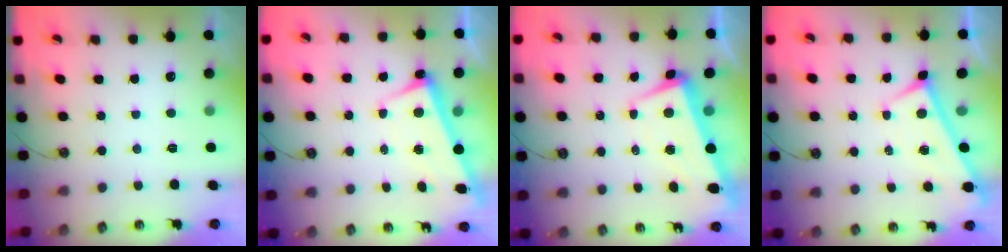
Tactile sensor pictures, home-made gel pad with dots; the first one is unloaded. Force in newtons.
{"total": 3.2, "press": 3.1, "slide": 0.7}
{"total": 2.2, "press": 0.3, "slide": 2.1}
{"total": 0.0}